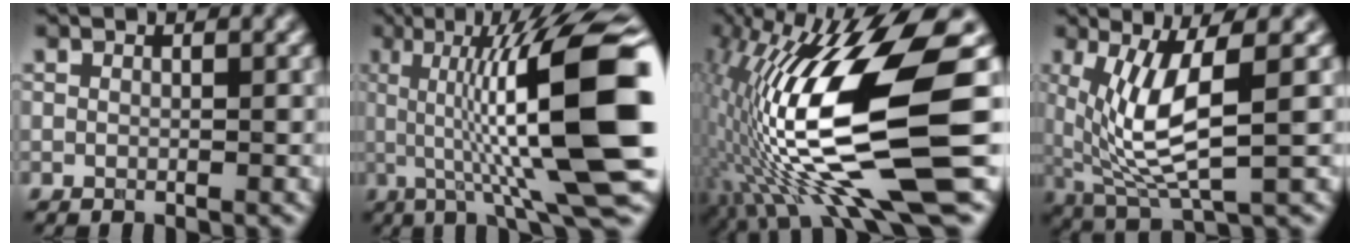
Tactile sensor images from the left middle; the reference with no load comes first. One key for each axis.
{"total": 15.1, "fx": 0.5, "fy": 3.2, "fz": 14.8, "tx": -0.211, "ty": 0.017, "tz": 0.008}
{"total": 14.5, "fx": -1.8, "fy": 3.3, "fz": 14.0, "tx": -0.272, "ty": 0.007, "tz": -0.016}
{"total": 6.9, "fx": 0.8, "fy": 1.8, "fz": 6.6, "tx": -0.145, "ty": -0.012, "tz": 0.028}